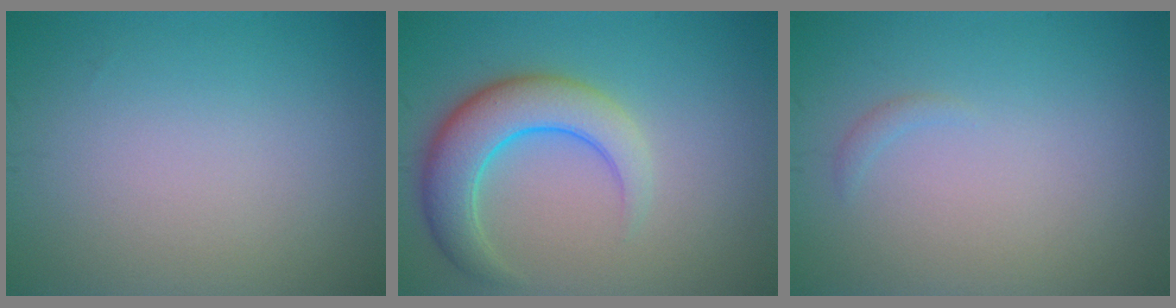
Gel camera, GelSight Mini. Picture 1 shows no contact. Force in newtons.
{"total": 5.9, "press": 5.9, "slide": 0.3}
{"total": 0.6, "press": 0.6, "slide": 0.1}